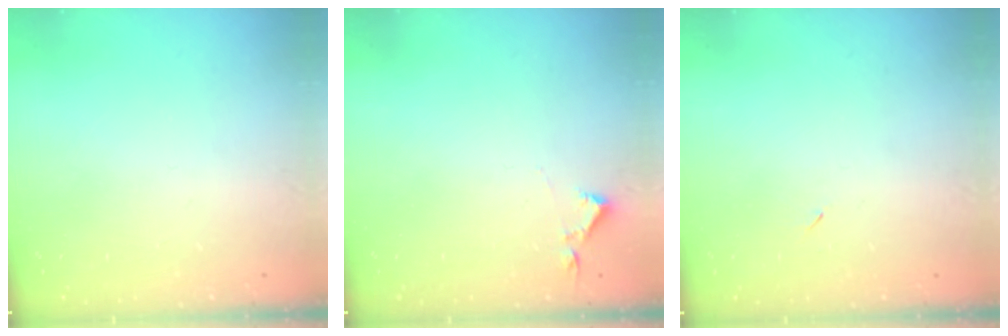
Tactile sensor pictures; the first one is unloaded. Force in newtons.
{"total": 2.9, "press": 2.9, "slide": 0.5}
{"total": 2.6, "press": 2.3, "slide": 1.2}